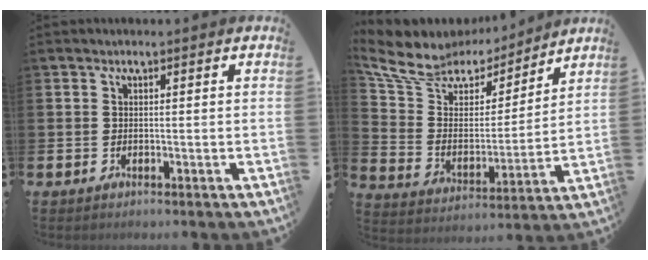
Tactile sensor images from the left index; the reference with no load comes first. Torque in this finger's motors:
{"motor_torque": [1.07, -1.07, 0.49, 0.05]}